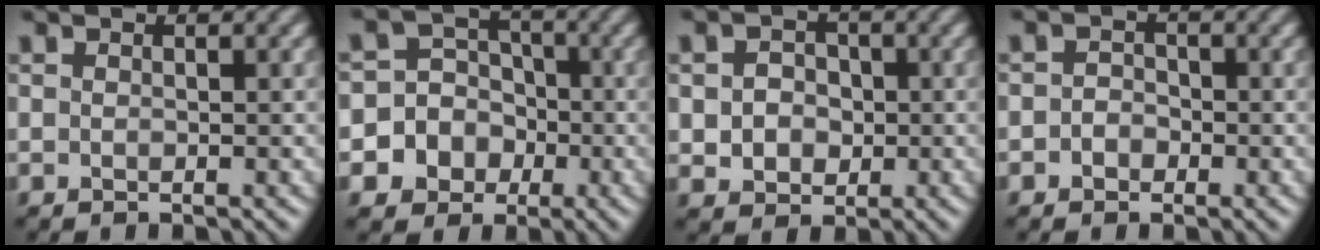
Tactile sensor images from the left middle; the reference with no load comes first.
{"total": 8.6, "force": [-3.7, 7.7, 0.9], "torque": [-0.029, 0.001, -0.080]}
{"total": 3.6, "force": [-0.3, 3.1, 1.7], "torque": [-0.027, 0.001, -0.010]}
{"total": 1.3, "force": [-0.9, 0.9, 0.2], "torque": [0.004, 0.003, -0.021]}